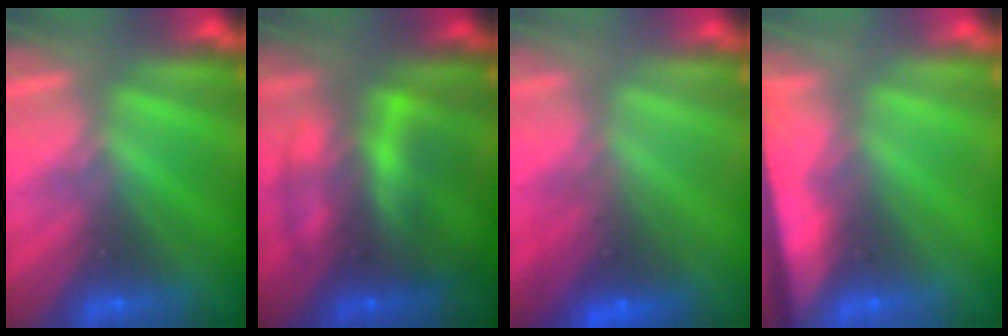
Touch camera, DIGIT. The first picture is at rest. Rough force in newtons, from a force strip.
{"total": 5.9}
{"total": 2.8}
{"total": 7.5}